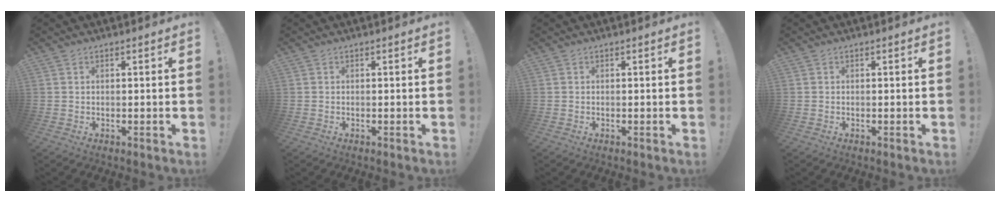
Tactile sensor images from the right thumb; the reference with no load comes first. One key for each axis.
{"total": 0.0}
{"total": 0.0}
{"total": 0.0}